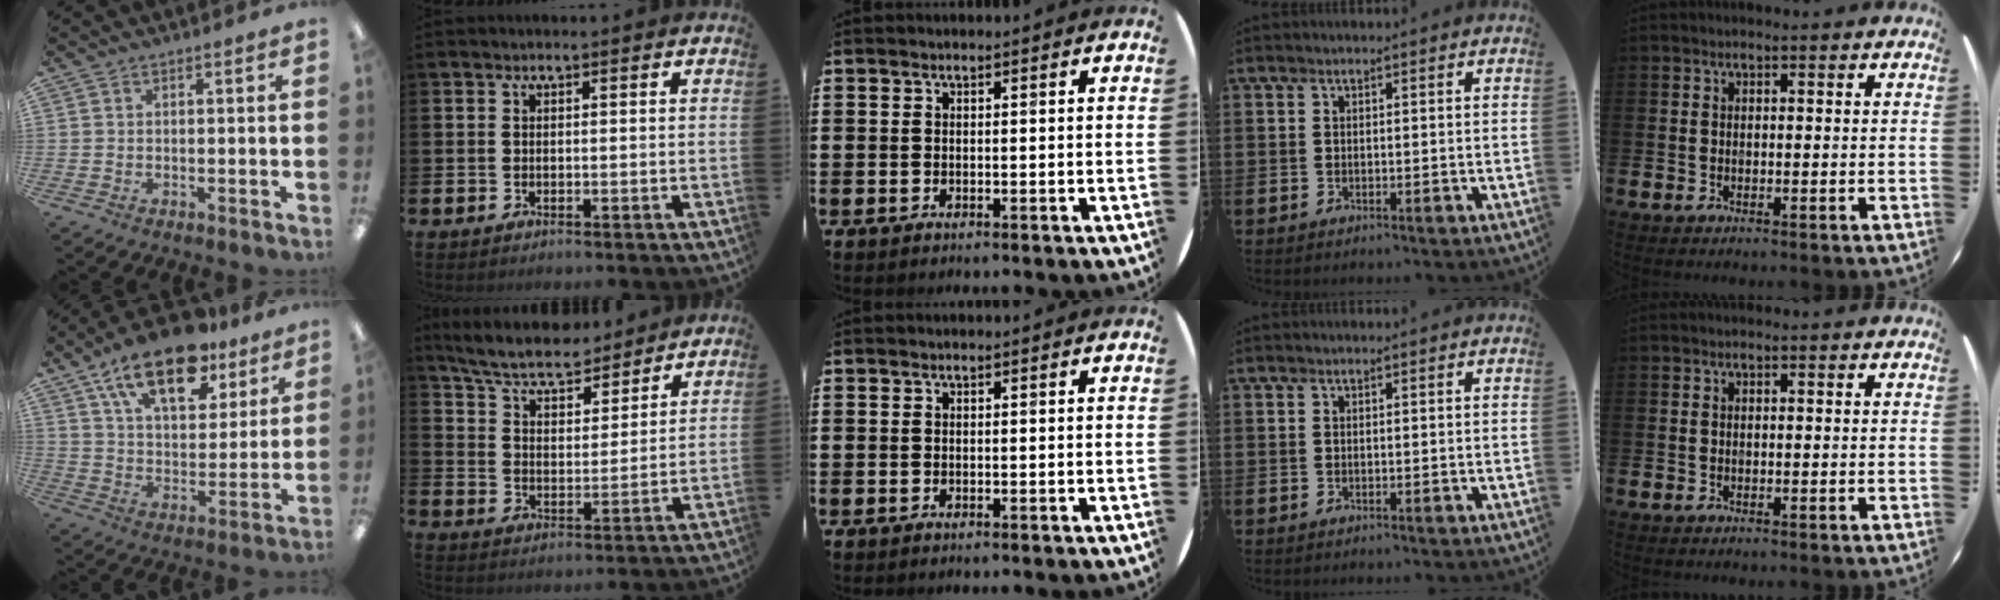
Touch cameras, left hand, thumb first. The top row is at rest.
{"thumb": {"total": 19.0, "force": [12.6, 8.9, 11.1], "torque": [-0.182, -0.058, 0.216]}, "index": {"total": 7.2, "force": [6.6, 1.8, 2.2], "torque": [-0.063, -0.043, 0.114]}}